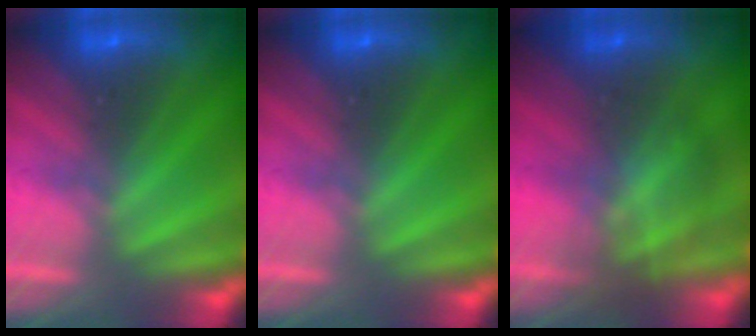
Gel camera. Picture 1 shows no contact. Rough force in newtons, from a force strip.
{"total": 0.0}
{"total": 2.9}